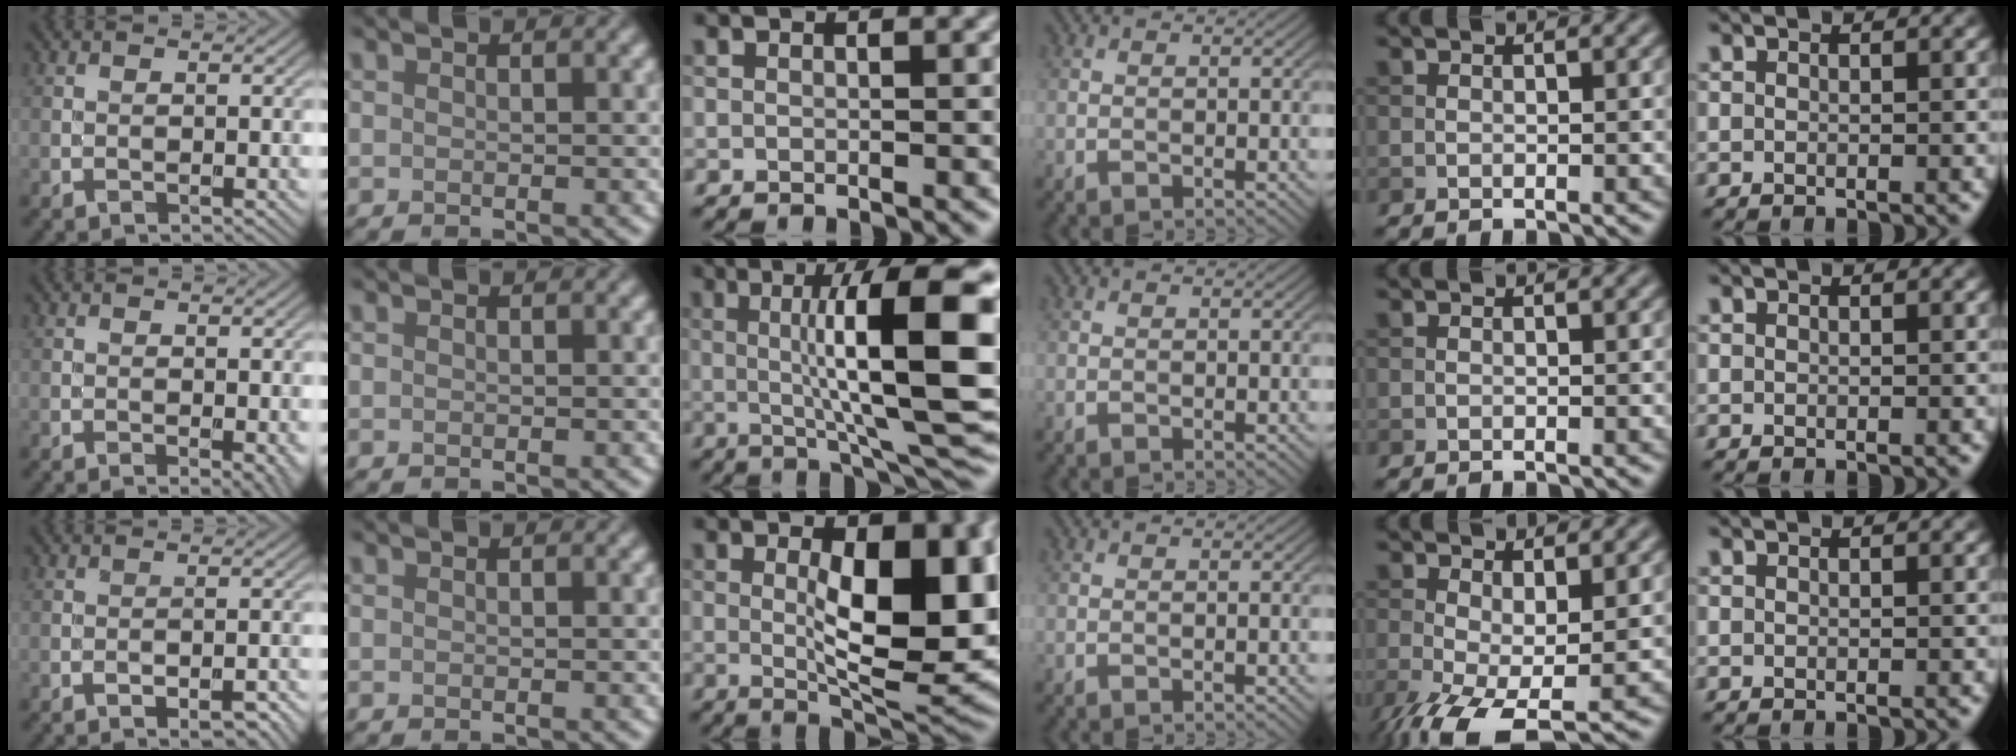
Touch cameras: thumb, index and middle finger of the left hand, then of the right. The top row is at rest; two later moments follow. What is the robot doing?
{"motion": "screw", "object": "dispenser bottle"}